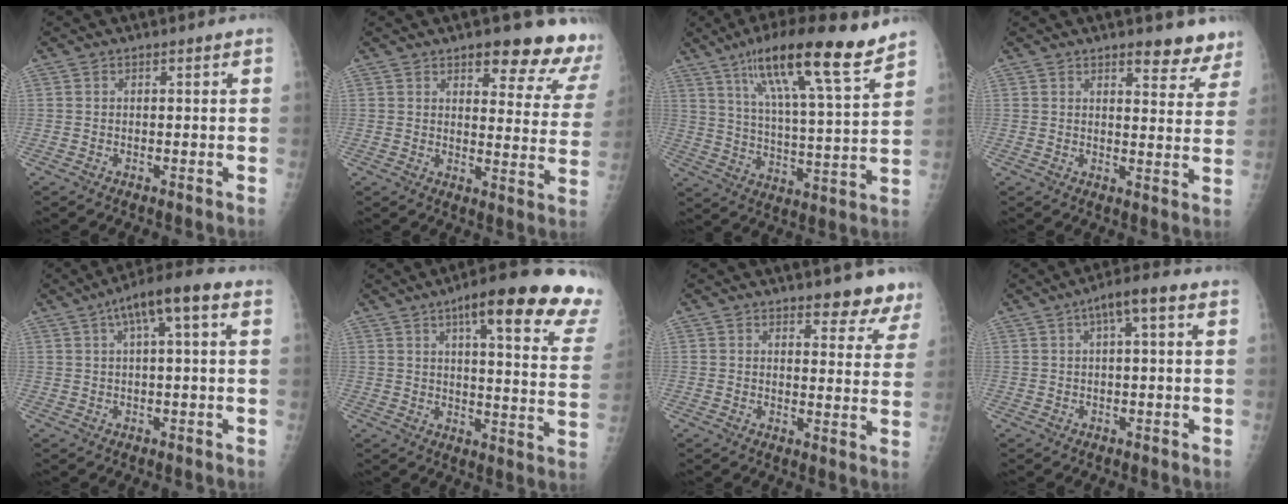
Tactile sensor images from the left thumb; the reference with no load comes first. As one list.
[{"total": 15.1, "force": [11.5, 5.1, 8.3], "torque": [-0.055, -0.067, 0.126]}, {"total": 19.1, "force": [12.9, 2.5, 13.9], "torque": [-0.212, -0.050, 0.211]}, {"total": 7.4, "force": [6.2, 2.8, 2.9], "torque": [0.003, -0.036, 0.065]}, {"total": 8.0, "force": [2.6, 1.9, 7.3], "torque": [-0.128, 0.031, 0.037]}, {"total": 22.8, "force": [15.5, 3.9, 16.2], "torque": [-0.187, -0.057, 0.183]}, {"total": 7.3, "force": [6.4, 2.7, 2.5], "torque": [0.008, -0.037, 0.061]}, {"total": 4.9, "force": [1.3, 1.2, 4.6], "torque": [-0.078, 0.021, 0.016]}]